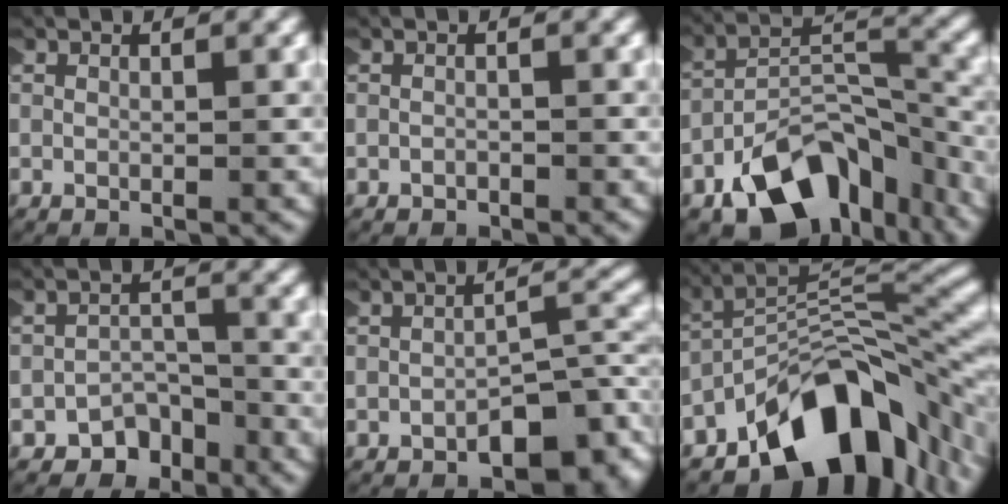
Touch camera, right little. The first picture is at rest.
{"total": 0.6, "force": [-0.5, 0.1, -0.3], "torque": [-0.001, -0.003, -0.006]}
{"total": 8.3, "force": [-5.7, 3.8, 4.7], "torque": [-0.066, 0.004, -0.095]}
{"total": 5.0, "force": [-4.0, 3.0, 0.4], "torque": [-0.005, -0.011, -0.070]}
{"total": 3.9, "force": [-2.6, 1.5, 2.6], "torque": [-0.032, 0.004, -0.034]}
{"total": 12.3, "force": [-6.4, 5.9, 8.7], "torque": [-0.120, -0.001, -0.089]}